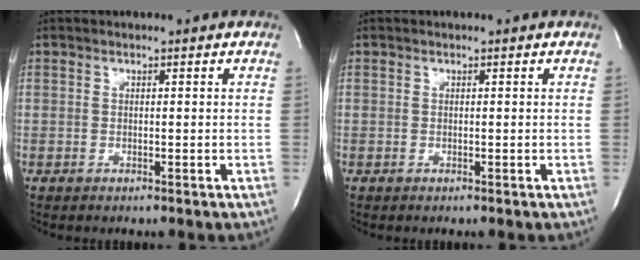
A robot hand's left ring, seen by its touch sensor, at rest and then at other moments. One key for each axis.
{"total": 0.0}